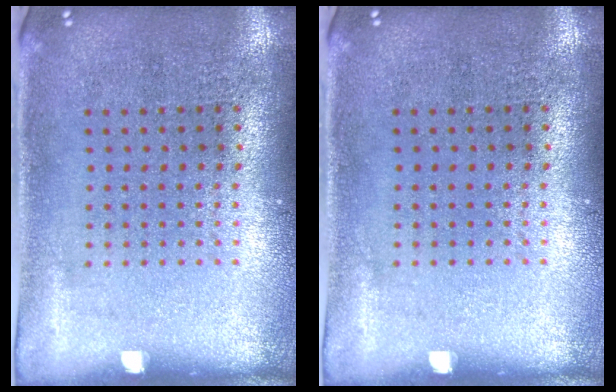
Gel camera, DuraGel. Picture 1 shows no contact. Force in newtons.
{"total": 0.0}